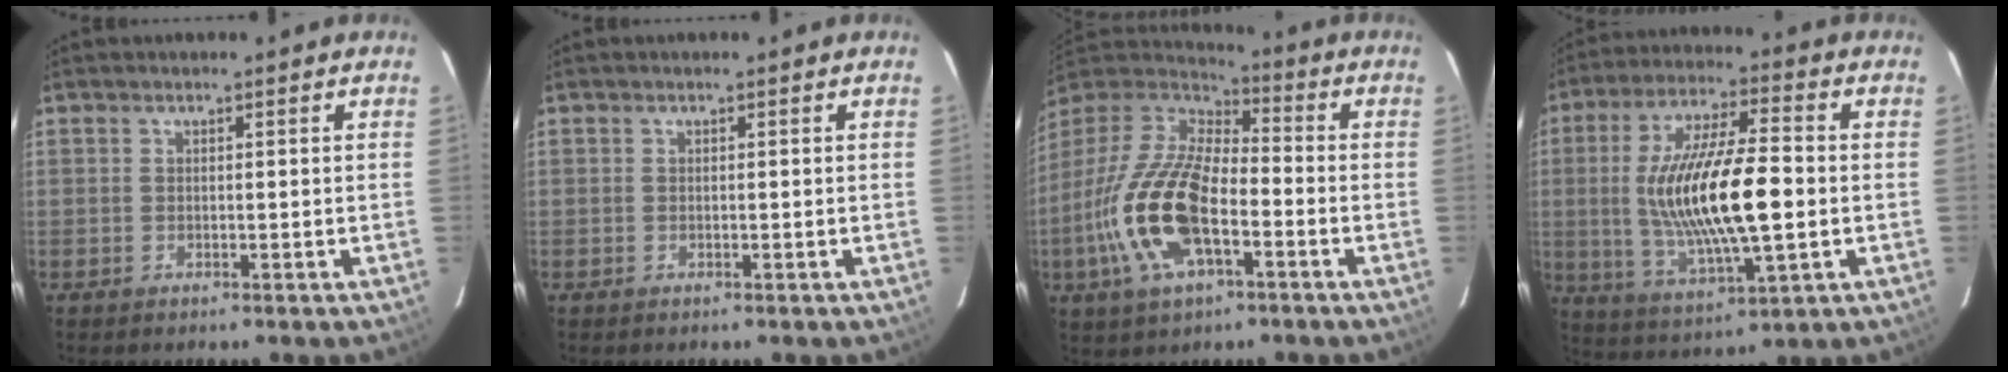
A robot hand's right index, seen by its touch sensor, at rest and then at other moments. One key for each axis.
{"total": 0.0}
{"total": 19.9, "fx": -6.6, "fy": 8.8, "fz": 16.5, "tx": -0.350, "ty": -0.022, "tz": -0.131}
{"total": 19.4, "fx": -0.9, "fy": 5.6, "fz": 18.6, "tx": -0.354, "ty": -0.007, "tz": -0.008}